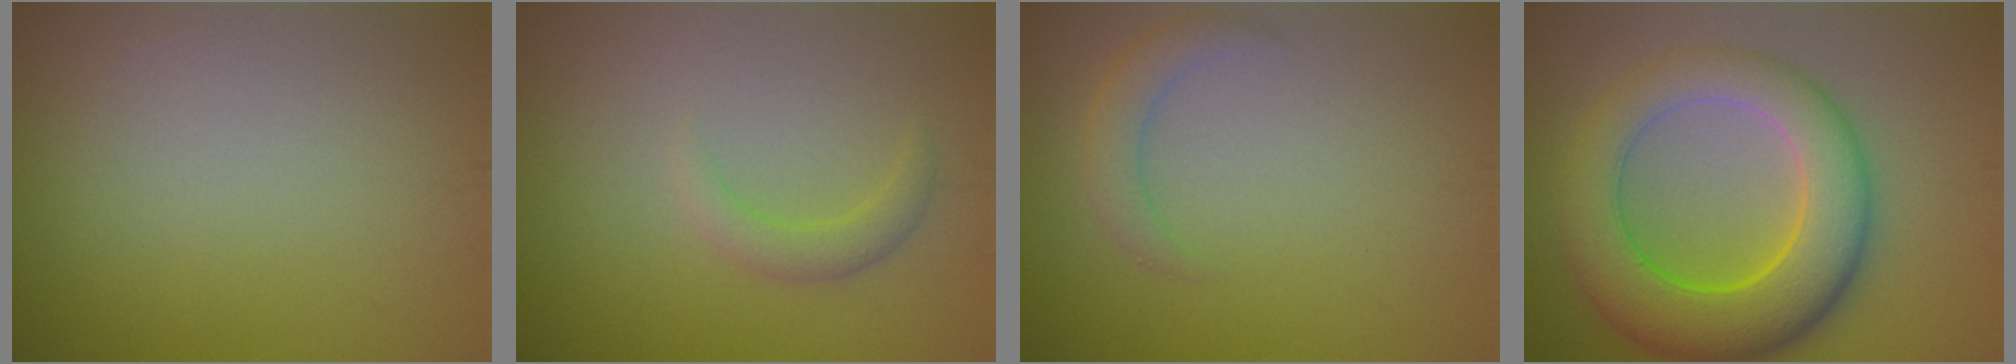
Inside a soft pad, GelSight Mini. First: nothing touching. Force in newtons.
{"total": 1.8, "press": 1.8, "slide": 0.2}
{"total": 2.2, "press": 2.2, "slide": 0.1}
{"total": 10.0, "press": 10.0, "slide": 0.2}